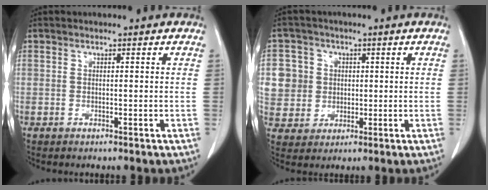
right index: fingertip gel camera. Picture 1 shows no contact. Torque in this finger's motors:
{"motor_torque": [0.34, 0.19, 0.13, 0.03]}